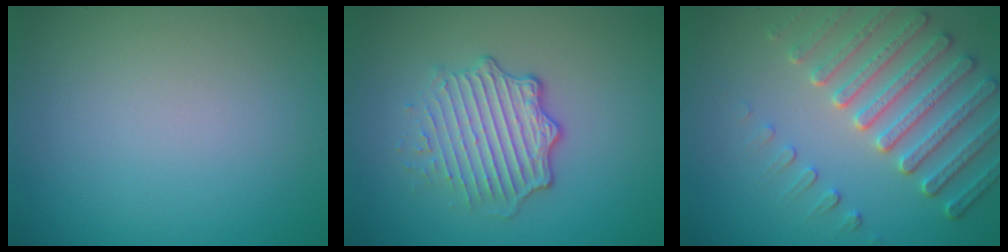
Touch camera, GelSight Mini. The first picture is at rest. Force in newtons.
{"total": 4.8, "press": 3.5, "slide": 3.3}
{"total": 5.9, "press": 4.9, "slide": 3.3}